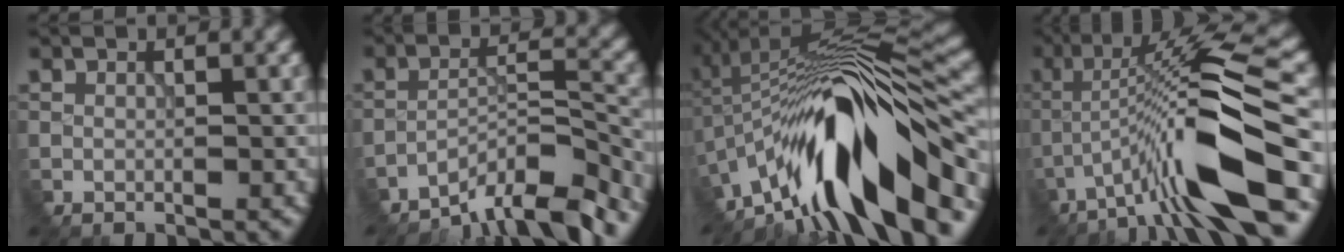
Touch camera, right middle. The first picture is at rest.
{"total": 7.2, "force": [-6.2, 1.0, 3.4], "torque": [-0.051, 0.002, -0.108]}
{"total": 13.1, "force": [-6.6, 3.1, 10.9], "torque": [-0.167, 0.021, -0.110]}
{"total": 11.6, "force": [-4.7, 1.4, 10.5], "torque": [-0.174, 0.021, -0.081]}